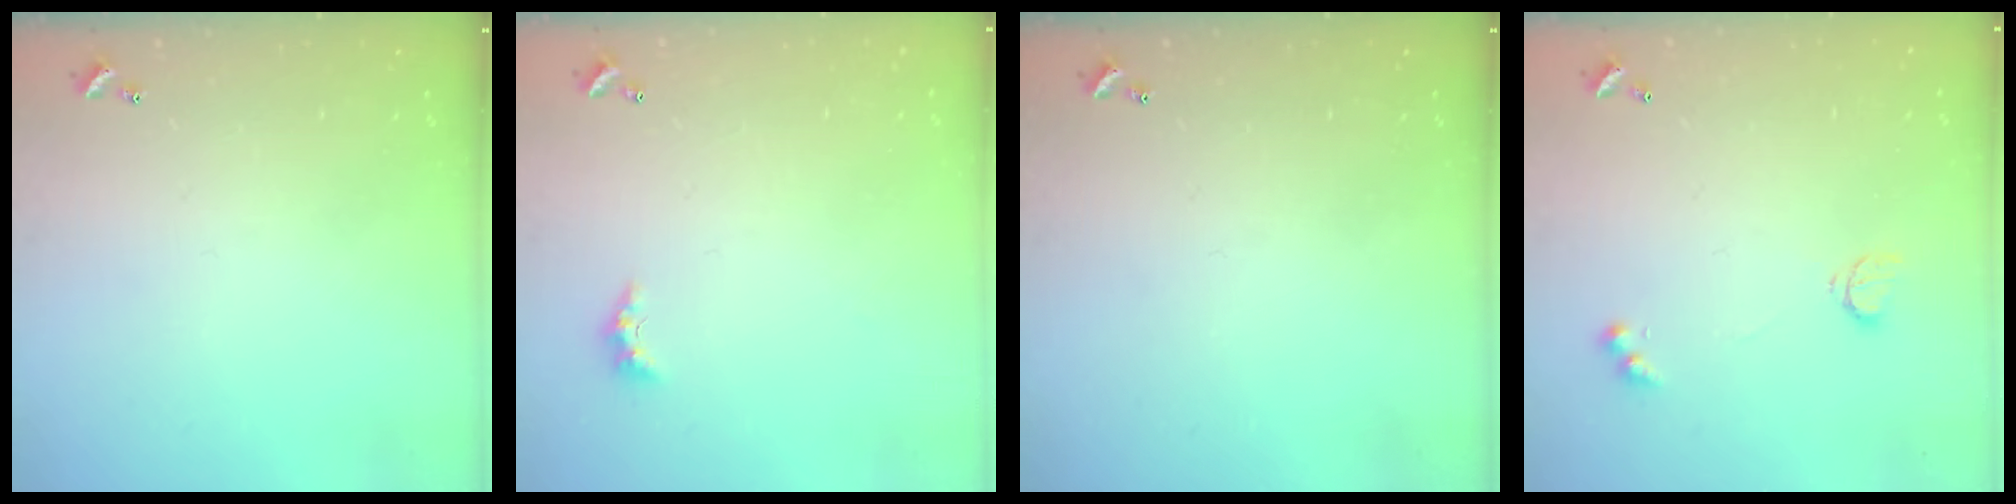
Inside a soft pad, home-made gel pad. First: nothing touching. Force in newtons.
{"total": 2.3, "press": 2.2, "slide": 0.7}
{"total": 0.0}
{"total": 4.1, "press": 4.0, "slide": 0.7}